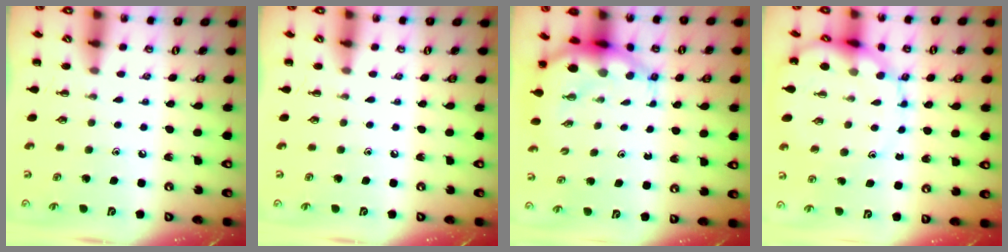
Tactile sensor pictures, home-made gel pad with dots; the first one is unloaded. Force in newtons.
{"total": 0.0}
{"total": 6.8, "press": 6.6, "slide": 1.7}
{"total": 11.1, "press": 10.9, "slide": 2.1}